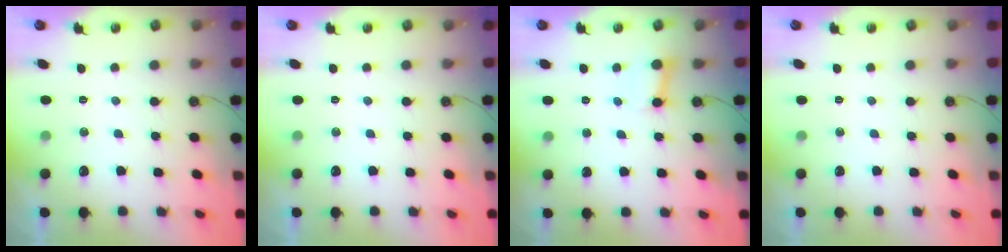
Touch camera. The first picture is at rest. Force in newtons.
{"total": 0.0}
{"total": 4.2, "press": 4.2, "slide": 0.5}
{"total": 0.0}